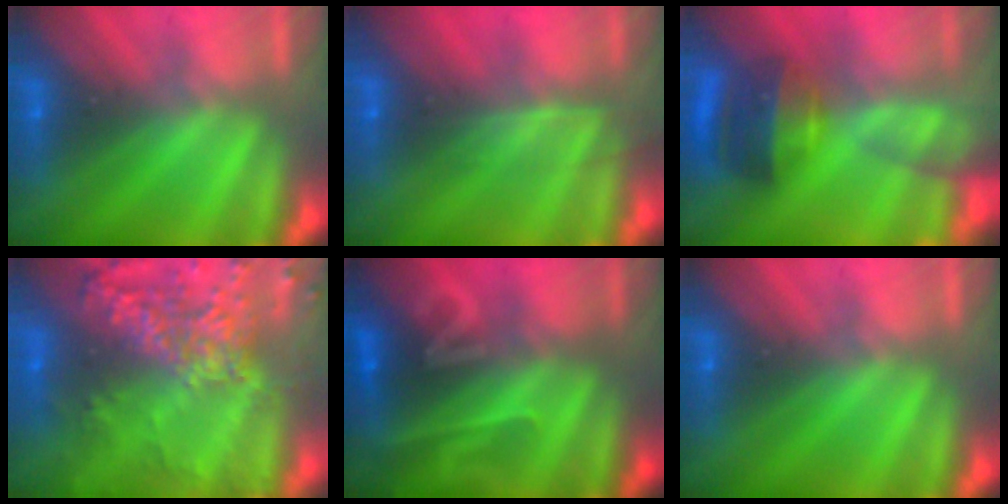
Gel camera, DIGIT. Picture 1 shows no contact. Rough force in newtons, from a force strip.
{"total": 2.5}
{"total": 7.2}
{"total": 9.6}
{"total": 2.2}
{"total": 0.0}